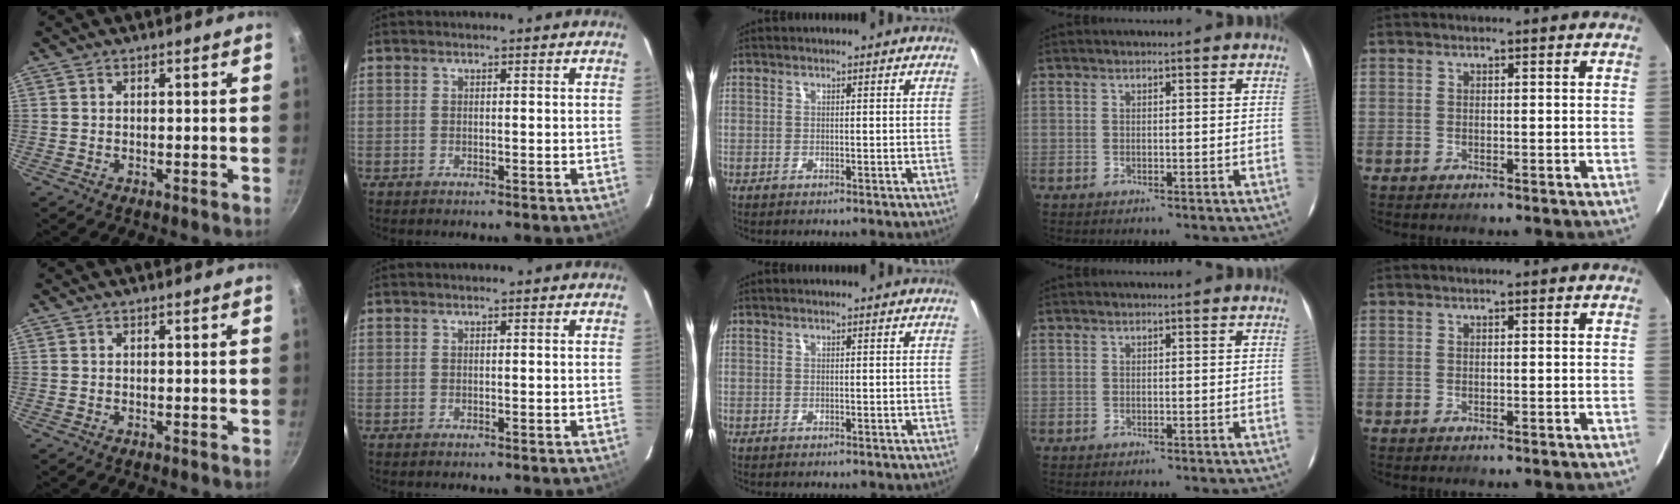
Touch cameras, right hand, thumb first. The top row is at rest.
{}